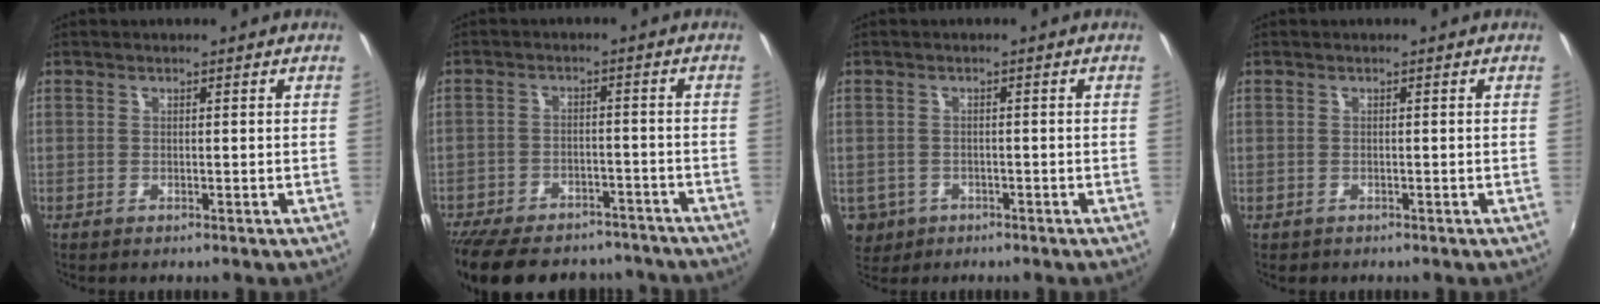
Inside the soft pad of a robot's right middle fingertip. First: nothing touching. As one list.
[{"total": 20.2, "force": [-16.5, 8.5, 7.8], "torque": [-0.182, 0.006, -0.225]}, {"total": 6.4, "force": [-2.3, 5.5, 2.4], "torque": [-0.063, -0.010, -0.030]}, {"total": 0.6, "force": [-0.3, 0.5, 0.0], "torque": [-0.002, -0.003, -0.004]}]